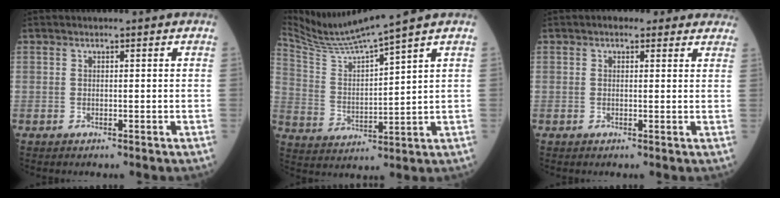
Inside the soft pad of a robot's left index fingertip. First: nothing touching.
{"total": 10.0, "force": [9.1, -2.7, 3.1], "torque": [-0.074, -0.009, 0.183]}
{"total": 4.6, "force": [3.5, 2.1, 2.1], "torque": [-0.014, 0.021, 0.038]}